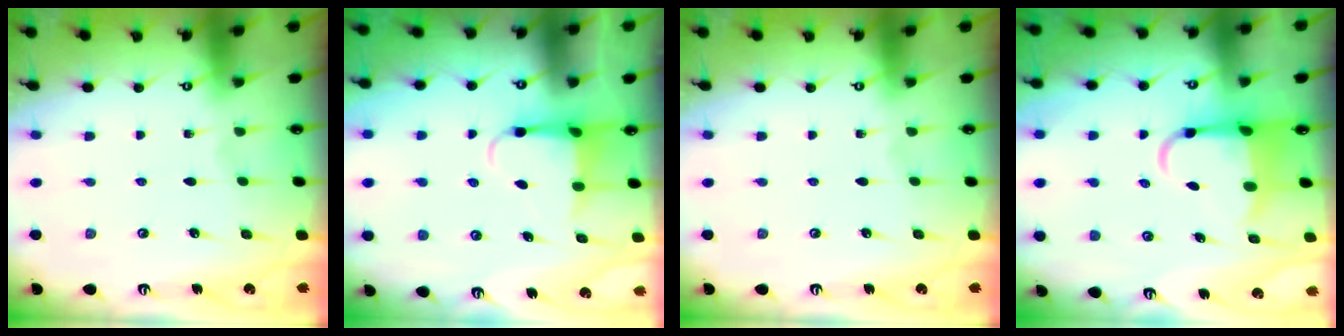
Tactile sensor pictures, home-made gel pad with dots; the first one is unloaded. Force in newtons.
{"total": 4.4, "press": 4.3, "slide": 0.3}
{"total": 0.0}
{"total": 5.6, "press": 5.4, "slide": 1.6}